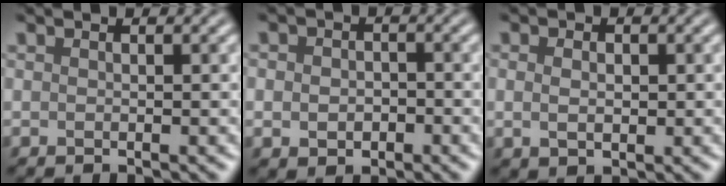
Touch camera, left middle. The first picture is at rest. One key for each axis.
{"total": 2.8, "fx": -0.5, "fy": 2.3, "fz": 1.6, "tx": -0.012, "ty": -0.008, "tz": -0.011}
{"total": 2.2, "fx": 0.1, "fy": 1.6, "fz": 1.5, "tx": -0.026, "ty": 0.002, "tz": 0.005}